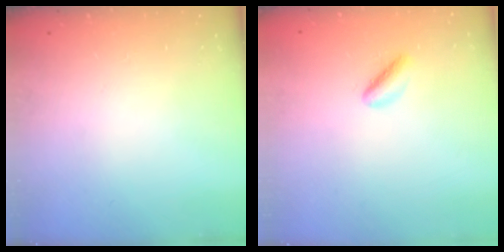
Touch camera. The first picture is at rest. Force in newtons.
{"total": 3.3, "press": 3.1, "slide": 1.2}